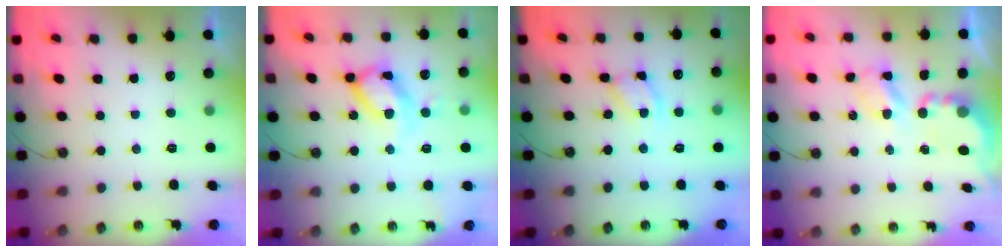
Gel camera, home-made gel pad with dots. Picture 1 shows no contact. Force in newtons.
{"total": 14.9, "press": 14.9, "slide": 1.2}
{"total": 8.2, "press": 8.2, "slide": 0.7}
{"total": 5.5, "press": 5.5, "slide": 0.3}